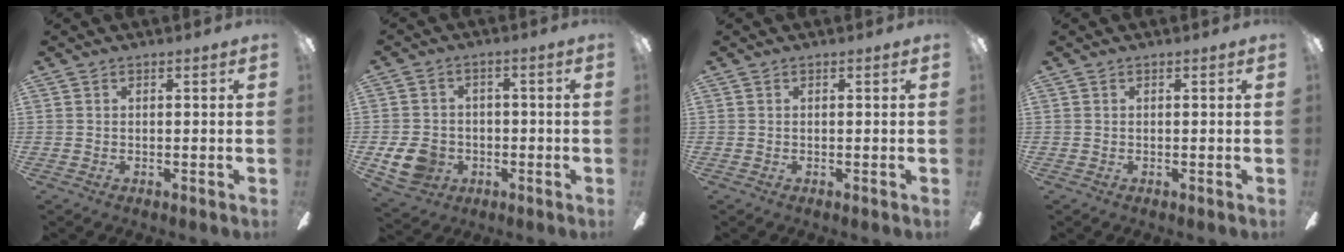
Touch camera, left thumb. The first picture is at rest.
{"total": 8.6, "force": [-2.4, 7.2, 4.2], "torque": [-0.103, 0.015, -0.043]}
{"total": 0.0}
{"total": 0.0}